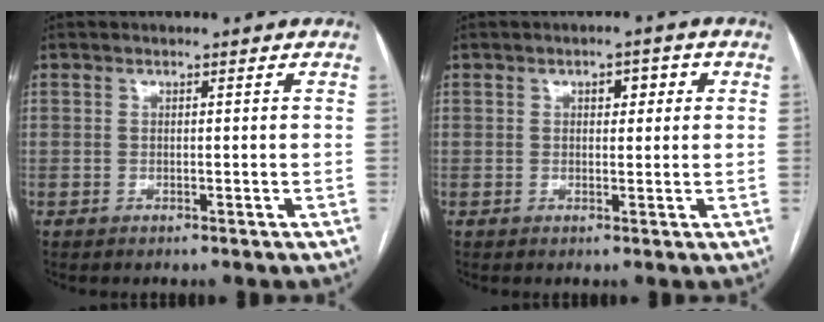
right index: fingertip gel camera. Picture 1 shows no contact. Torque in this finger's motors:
{"motor_torque": [0.01, 0.01, 0.02, 0.03]}